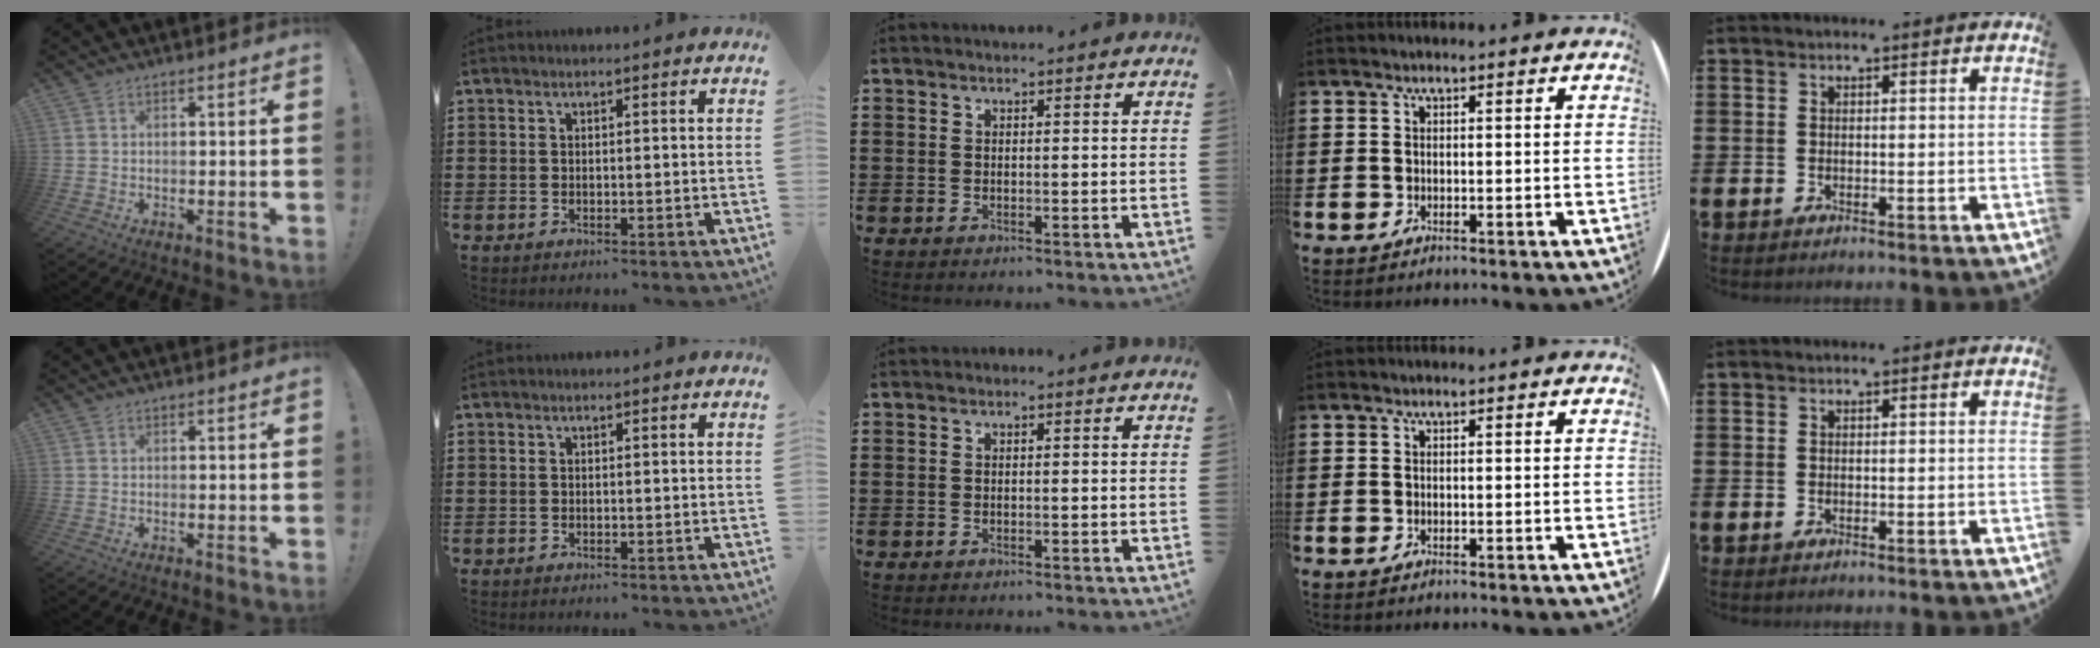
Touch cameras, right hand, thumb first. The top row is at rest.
{}